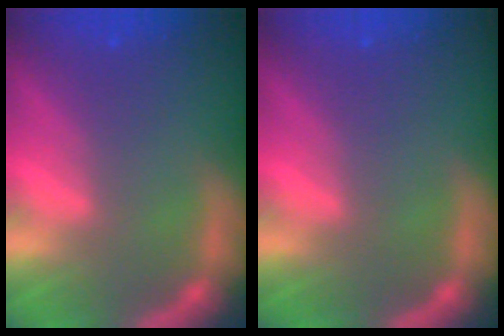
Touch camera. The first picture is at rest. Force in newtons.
{"total": 0.0}